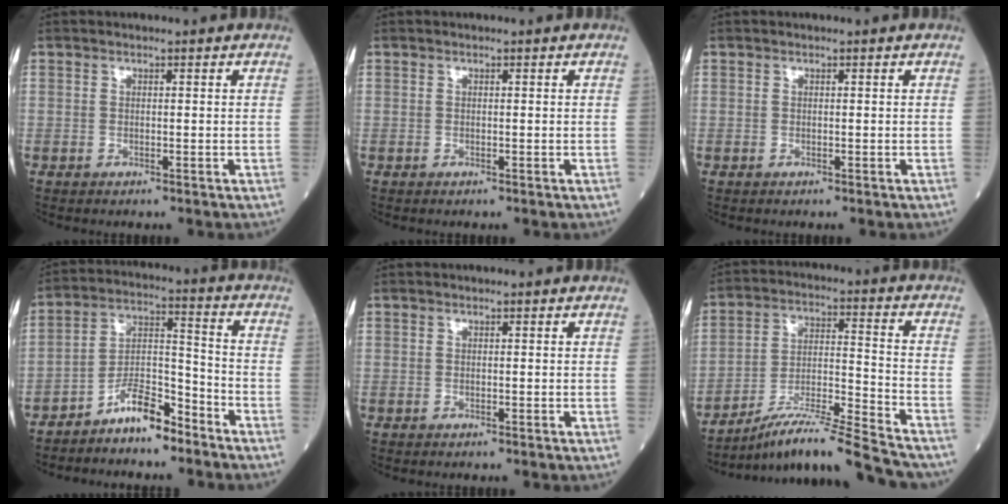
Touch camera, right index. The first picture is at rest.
{"total": 0.0}
{"total": 0.0}
{"total": 7.8, "force": [-6.2, 2.2, 4.2], "torque": [-0.076, 0.018, -0.116]}
{"total": 0.0}
{"total": 15.9, "force": [-14.6, -0.6, 6.4], "torque": [-0.112, 0.005, -0.250]}